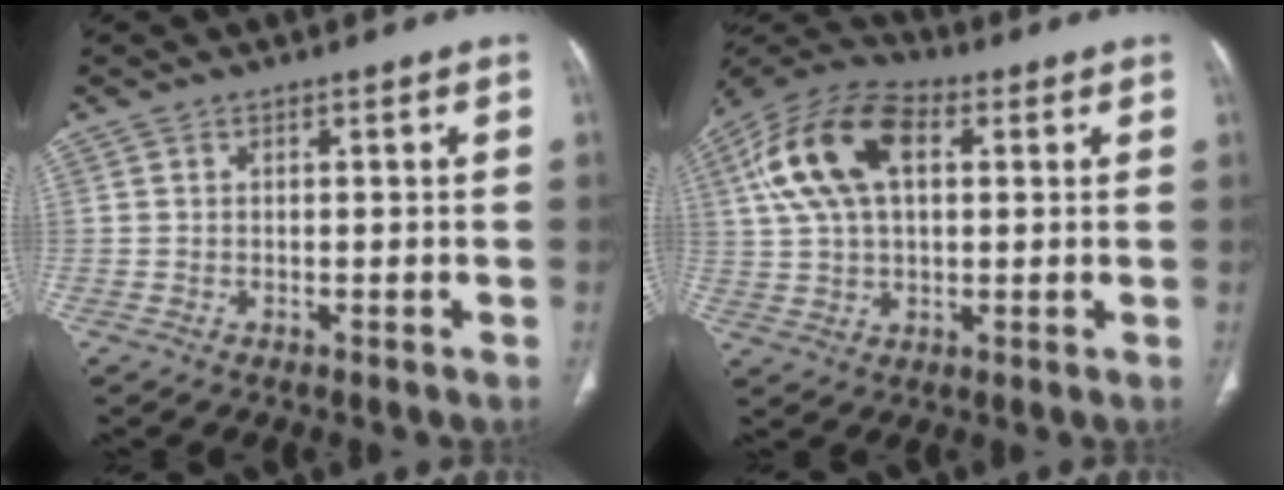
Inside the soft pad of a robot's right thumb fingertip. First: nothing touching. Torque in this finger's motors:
{"motor_torque": [0.76, 2.83, 1.03, 0.20, 0.21]}